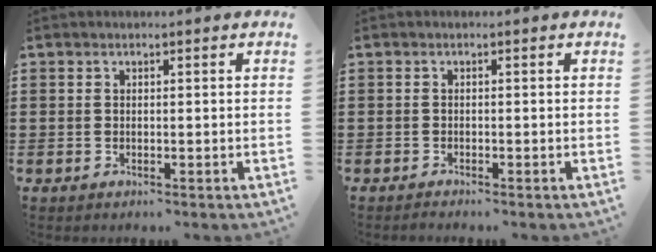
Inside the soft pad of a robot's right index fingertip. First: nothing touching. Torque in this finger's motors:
{"motor_torque": [0.08, 0.08, -0.01, 0.02]}